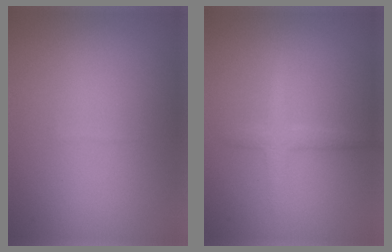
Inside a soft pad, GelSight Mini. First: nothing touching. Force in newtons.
{"total": 1.9, "press": 1.9, "slide": 0.1}